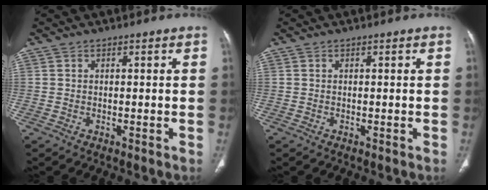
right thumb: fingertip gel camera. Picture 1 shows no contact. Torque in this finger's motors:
{"motor_torque": [0.00, 0.00, 0.17, 0.18, 0.01]}